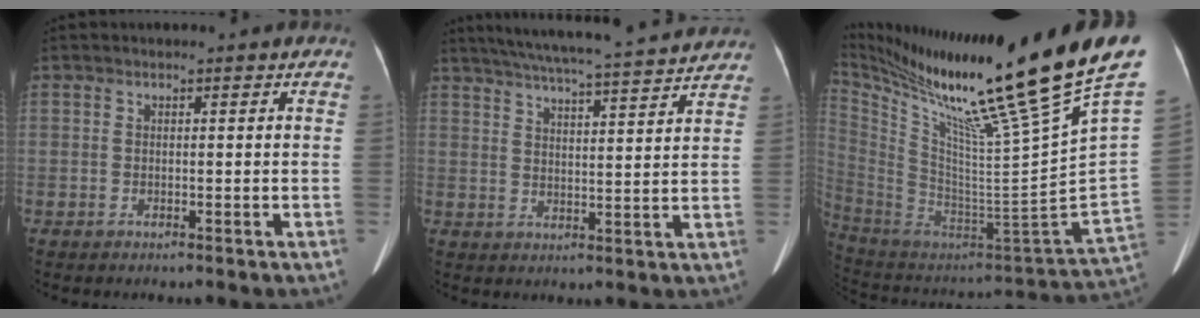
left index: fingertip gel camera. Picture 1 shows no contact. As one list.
[{"total": 18.6, "force": [16.8, 0.4, 7.9], "torque": [-0.139, 0.017, 0.225]}, {"total": 36.2, "force": [26.5, -1.0, 24.6], "torque": [-0.385, -0.100, 0.405]}]